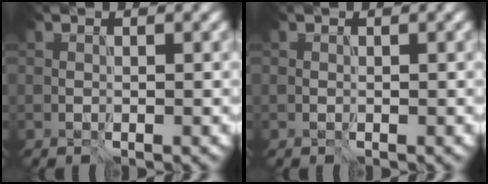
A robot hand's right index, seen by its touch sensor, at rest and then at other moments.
{"total": 0.0}